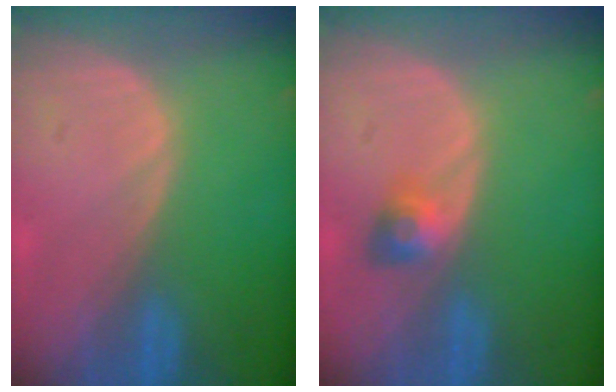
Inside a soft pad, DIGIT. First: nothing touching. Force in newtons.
{"total": 3.0, "press": 2.6, "slide": 1.3}